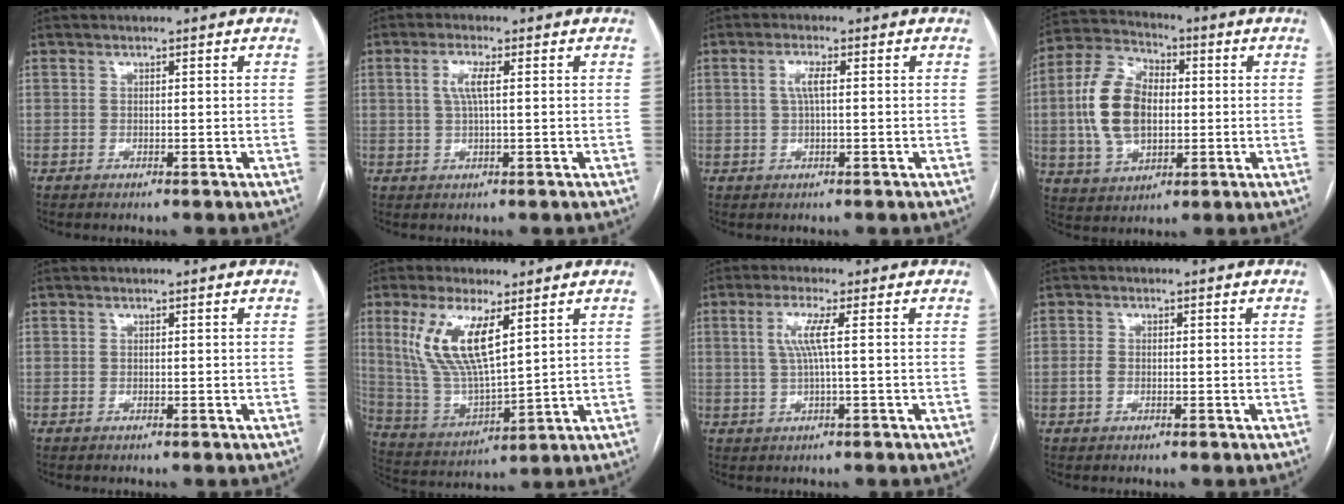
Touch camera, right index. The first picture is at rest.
{"total": 3.4, "force": [0.7, 0.5, 3.3], "torque": [-0.069, 0.005, 0.015]}
{"total": 2.6, "force": [0.4, 0.5, 2.6], "torque": [-0.054, 0.004, 0.009]}
{"total": 13.1, "force": [0.0, 8.0, 10.4], "torque": [-0.237, 0.026, 0.005]}
{"total": 0.0}
{"total": 12.4, "force": [5.4, 3.4, 10.7], "torque": [-0.237, -0.001, 0.113]}
{"total": 4.1, "force": [0.7, -0.3, 4.1], "torque": [-0.087, 0.007, 0.018]}
{"total": 1.3, "force": [-0.2, 1.0, 0.8], "torque": [-0.018, 0.003, -0.003]}